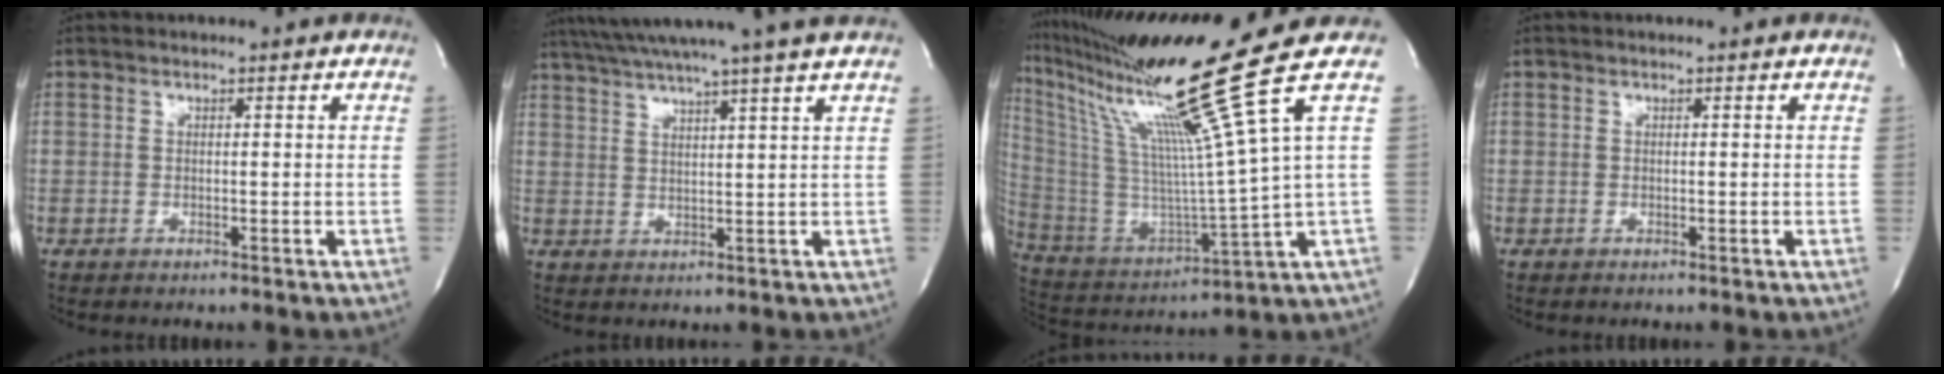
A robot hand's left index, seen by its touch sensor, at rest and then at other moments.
{"total": 14.4, "force": [12.3, -2.1, 7.3], "torque": [-0.128, -0.001, 0.171]}
{"total": 20.1, "force": [14.3, -5.3, 13.0], "torque": [-0.243, -0.074, 0.258]}
{"total": 0.0}